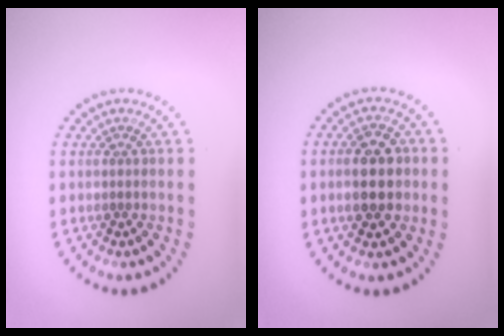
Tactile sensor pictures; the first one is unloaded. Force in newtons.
{"total": 4.6, "press": 4.6, "slide": 0.3}